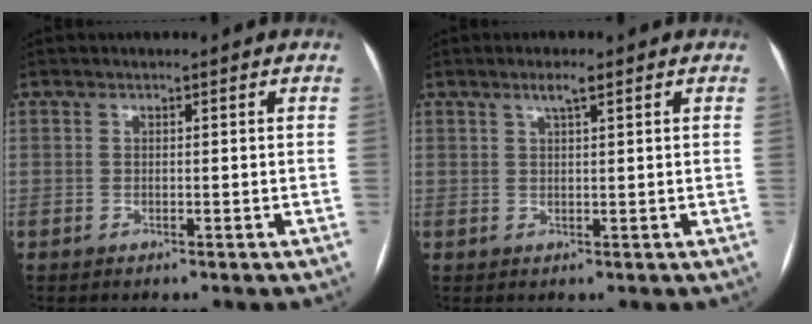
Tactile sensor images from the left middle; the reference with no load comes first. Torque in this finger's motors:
{"motor_torque": [0.21, -0.24, 0.00, 0.01]}